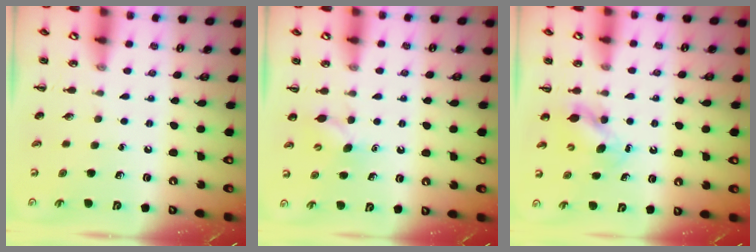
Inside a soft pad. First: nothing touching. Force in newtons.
{"total": 4.3, "press": 4.3, "slide": 0.8}
{"total": 5.0, "press": 5.0, "slide": 0.6}